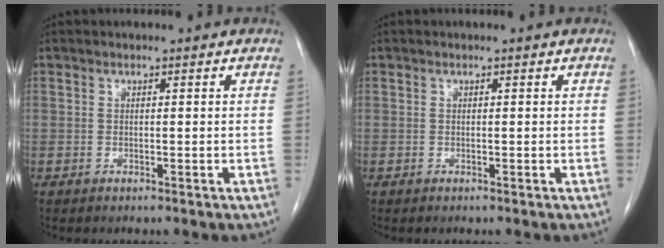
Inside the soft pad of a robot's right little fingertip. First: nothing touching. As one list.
[{"total": 0.0}]